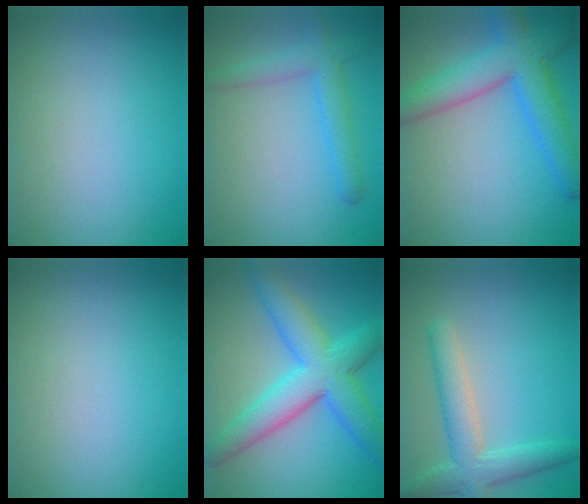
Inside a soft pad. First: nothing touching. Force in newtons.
{"total": 2.9, "press": 2.9, "slide": 0.2}
{"total": 7.0, "press": 7.0, "slide": 0.3}
{"total": 0.0}
{"total": 7.7, "press": 7.7, "slide": 0.2}
{"total": 4.4, "press": 4.4, "slide": 0.2}